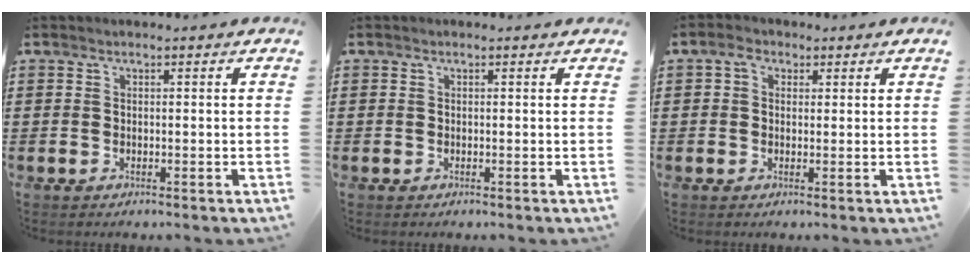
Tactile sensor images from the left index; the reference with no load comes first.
{"total": 0.5, "force": [0.0, 0.5, -0.2], "torque": [0.002, 0.005, -0.001]}
{"total": 2.3, "force": [1.0, 1.7, 1.2], "torque": [-0.021, 0.008, 0.014]}